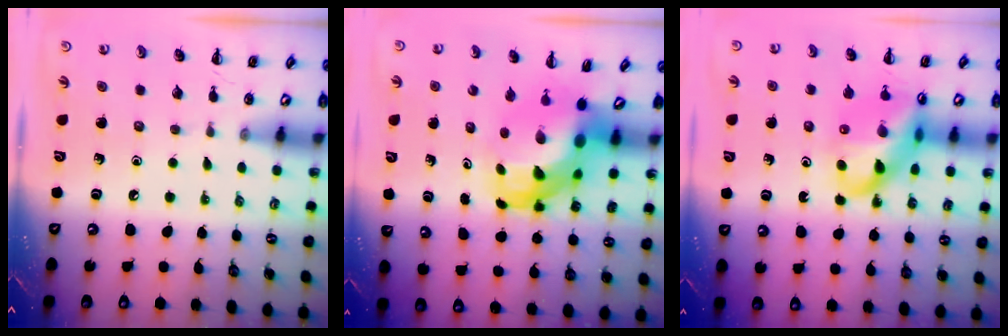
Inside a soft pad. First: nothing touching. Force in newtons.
{"total": 7.3, "press": 7.0, "slide": 2.0}
{"total": 15.0, "press": 14.5, "slide": 3.8}